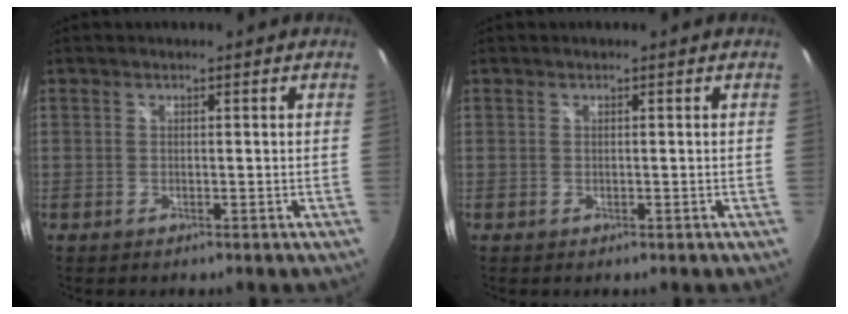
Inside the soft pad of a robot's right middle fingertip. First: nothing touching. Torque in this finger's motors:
{"motor_torque": [0.58, -1.56, 0.11, 0.00]}